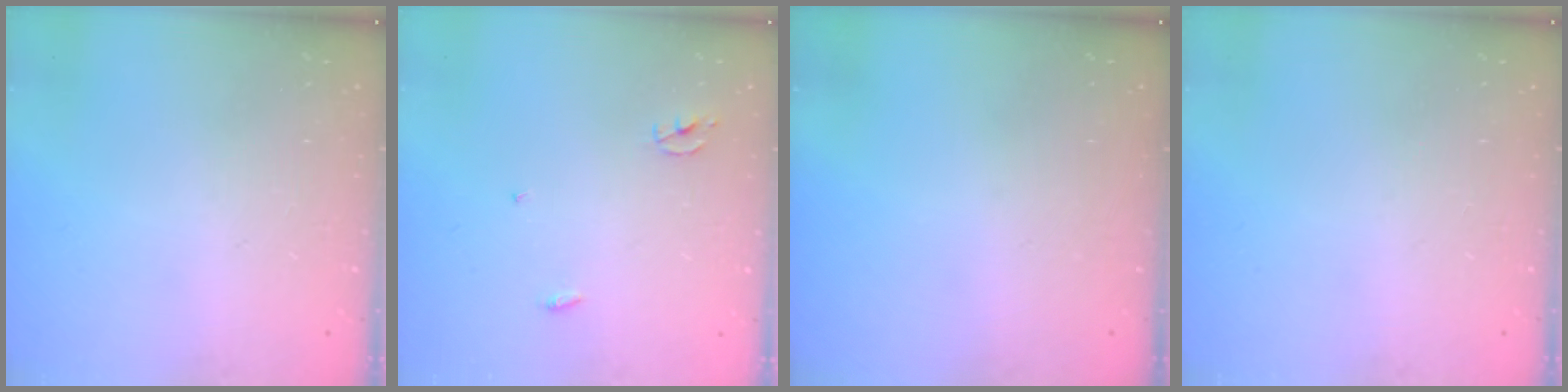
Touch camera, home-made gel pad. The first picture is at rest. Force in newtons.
{"total": 2.3, "press": 2.3, "slide": 0.2}
{"total": 0.0}
{"total": 0.0}